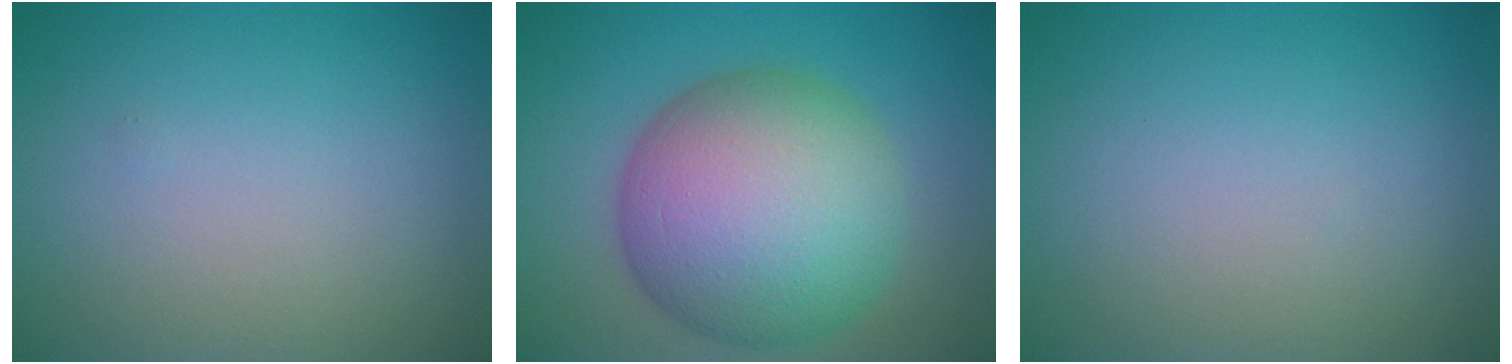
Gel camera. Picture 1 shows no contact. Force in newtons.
{"total": 13.3, "press": 13.3, "slide": 0.4}
{"total": 0.0}